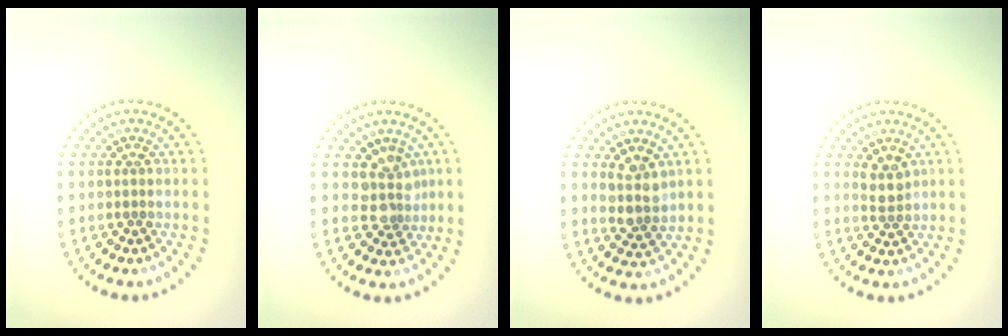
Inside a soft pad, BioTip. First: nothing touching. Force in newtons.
{"total": 2.5, "press": 1.9, "slide": 1.6}
{"total": 2.8, "press": 2.4, "slide": 1.4}
{"total": 1.8, "press": 1.5, "slide": 1.0}